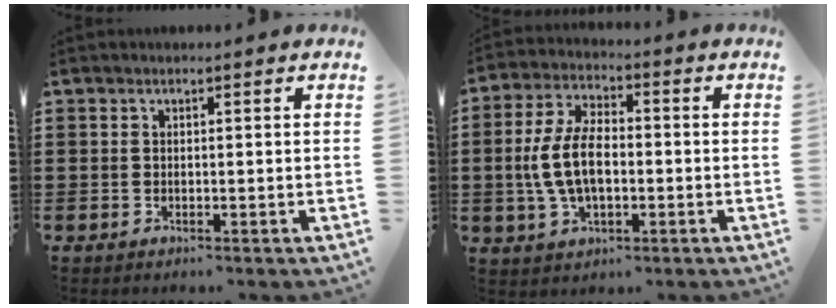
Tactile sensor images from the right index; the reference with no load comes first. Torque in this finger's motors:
{"motor_torque": [2.14, 0.00, 0.35, 0.21]}